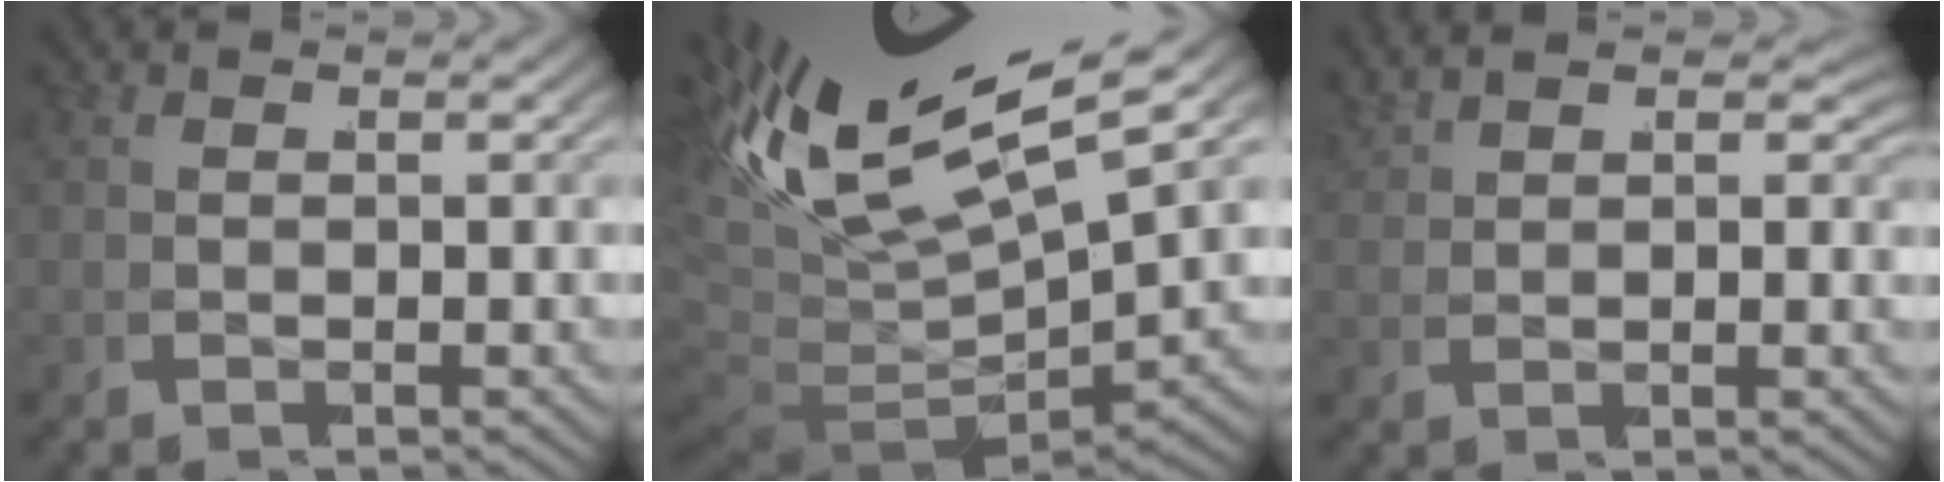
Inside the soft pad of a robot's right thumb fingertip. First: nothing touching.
{"total": 13.2, "force": [1.1, 8.1, 10.4], "torque": [-0.201, -0.024, 0.031]}
{"total": 2.2, "force": [2.2, 0.2, 0.0], "torque": [0.006, 0.012, 0.036]}